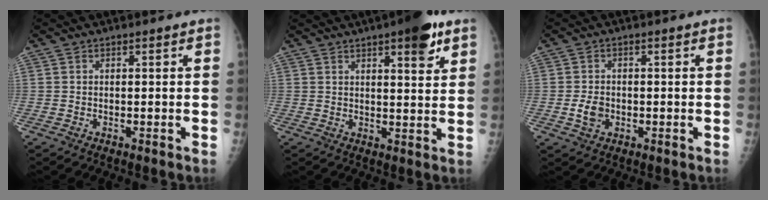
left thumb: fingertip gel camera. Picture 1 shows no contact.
{"total": 8.5, "force": [4.9, 2.4, 6.5], "torque": [-0.071, -0.021, 0.063]}
{"total": 3.5, "force": [-0.7, 2.6, 2.2], "torque": [-0.035, 0.001, -0.011]}